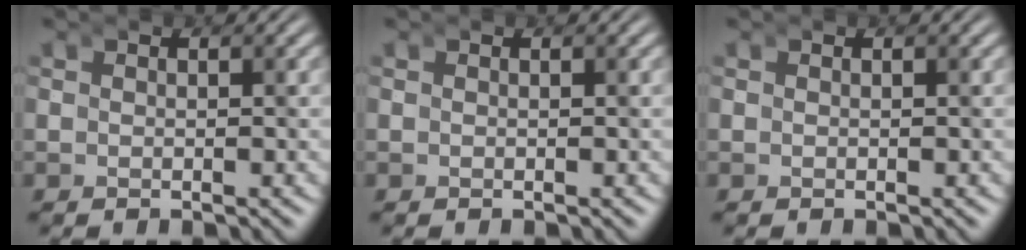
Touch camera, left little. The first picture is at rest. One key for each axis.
{"total": 0.0}
{"total": 0.0}